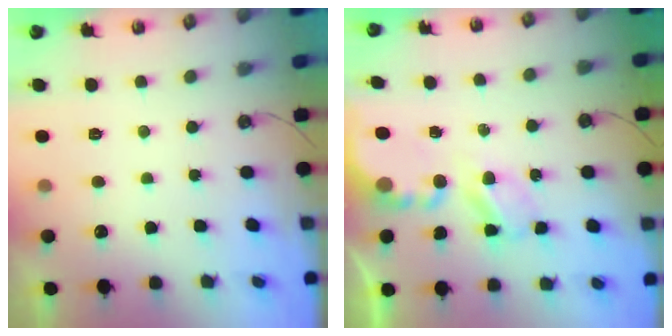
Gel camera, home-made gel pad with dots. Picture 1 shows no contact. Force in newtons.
{"total": 5.4, "press": 5.4, "slide": 0.1}